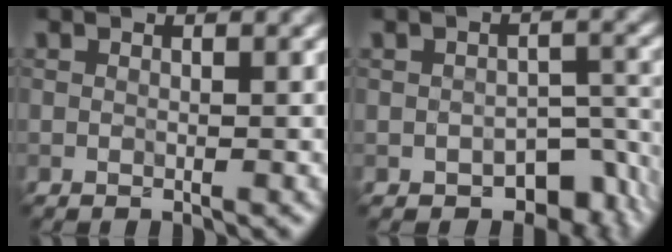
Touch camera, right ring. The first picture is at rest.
{"total": 6.4, "force": [-3.6, 3.8, 3.7], "torque": [-0.032, -0.023, -0.041]}